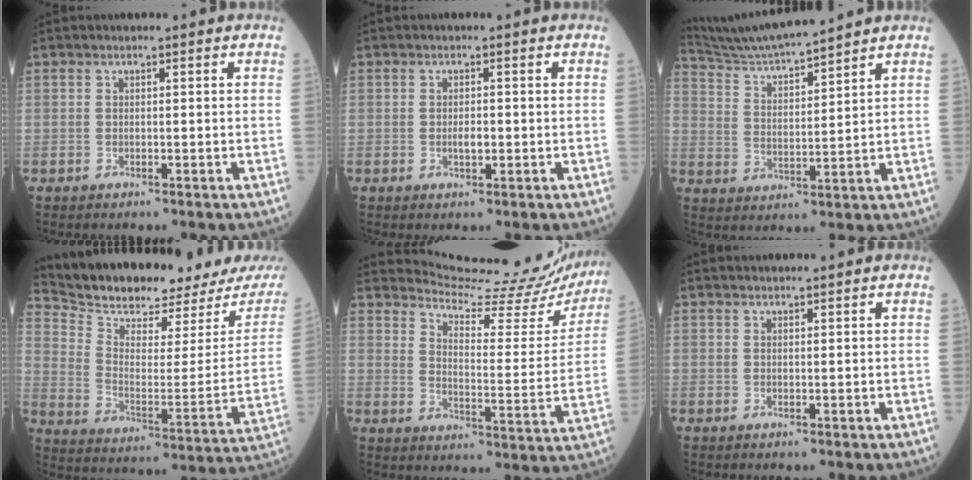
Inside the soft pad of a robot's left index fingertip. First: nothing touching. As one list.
[{"total": 1.5, "force": [-0.6, 0.5, 1.2], "torque": [-0.025, -0.006, -0.010]}, {"total": 10.5, "force": [10.0, -1.1, 3.3], "torque": [-0.074, 0.012, 0.188]}, {"total": 19.9, "force": [18.4, 2.6, 7.0], "torque": [-0.133, -0.059, 0.277]}, {"total": 19.7, "force": [19.2, 1.5, 3.9], "torque": [-0.062, -0.098, 0.230]}, {"total": 2.5, "force": [2.3, -0.2, 1.0], "torque": [-0.010, 0.018, 0.035]}]